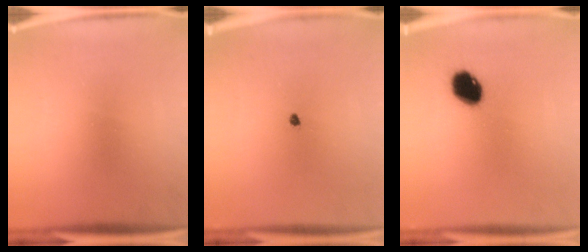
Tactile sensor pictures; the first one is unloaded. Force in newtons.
{"total": 0.7}
{"total": 8.1}